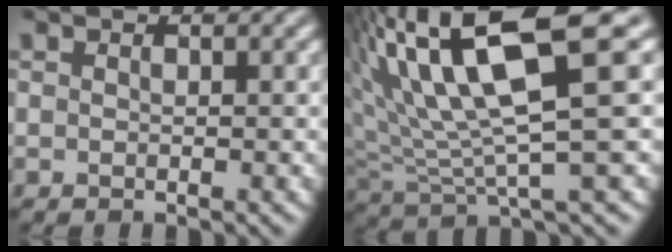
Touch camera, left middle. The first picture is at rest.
{"total": 12.8, "force": [5.3, 3.2, 11.2], "torque": [-0.212, 0.010, 0.105]}